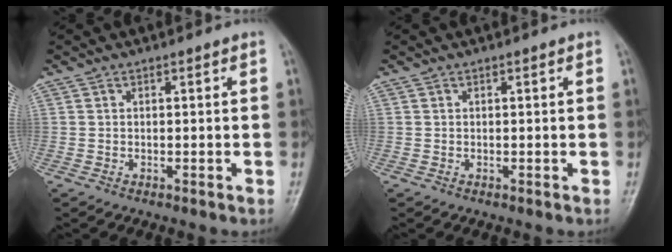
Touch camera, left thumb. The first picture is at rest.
{"total": 0.0}